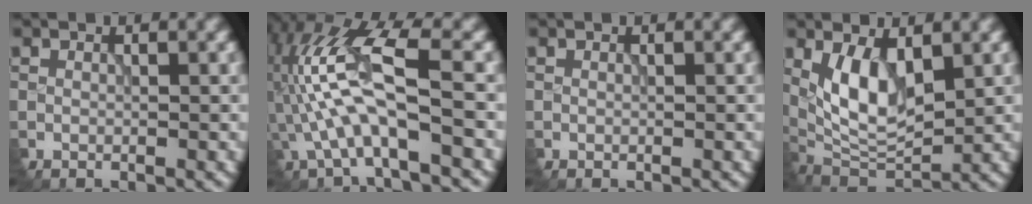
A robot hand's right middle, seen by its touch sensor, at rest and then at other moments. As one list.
[{"total": 8.5, "force": [-1.9, 2.5, 8.0], "torque": [-0.179, 0.024, -0.036]}, {"total": 0.0}, {"total": 5.7, "force": [0.9, 2.9, 4.8], "torque": [-0.095, -0.013, 0.026]}]